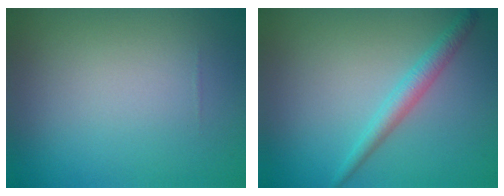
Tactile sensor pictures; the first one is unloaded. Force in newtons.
{"total": 2.2, "press": 2.2, "slide": 0.1}